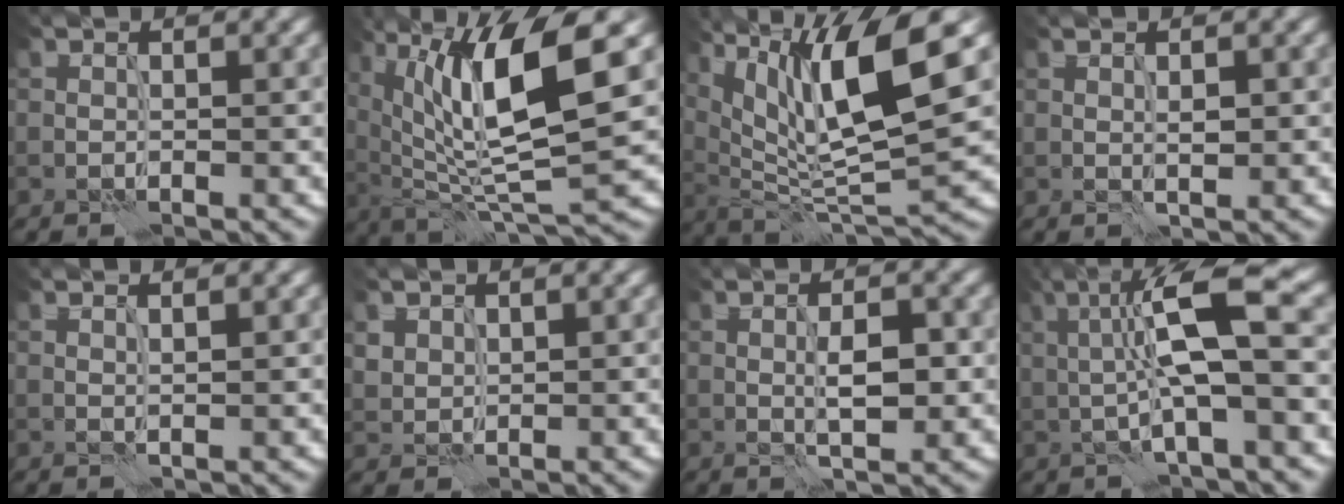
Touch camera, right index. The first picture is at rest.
{"total": 10.9, "force": [3.2, 2.7, 10.1], "torque": [-0.178, 0.002, 0.063]}
{"total": 11.5, "force": [4.7, 2.6, 10.2], "torque": [-0.176, 0.004, 0.090]}
{"total": 1.1, "force": [0.1, 0.2, 1.1], "torque": [-0.020, 0.001, 0.005]}
{"total": 0.6, "force": [0.4, -0.3, 0.4], "torque": [-0.007, 0.001, 0.007]}
{"total": 1.6, "force": [1.2, 1.0, 0.4], "torque": [-0.013, -0.002, 0.026]}
{"total": 2.9, "force": [0.0, 0.7, 2.8], "torque": [-0.048, 0.001, 0.001]}
{"total": 7.5, "force": [0.7, 1.1, 7.4], "torque": [-0.127, 0.015, 0.006]}